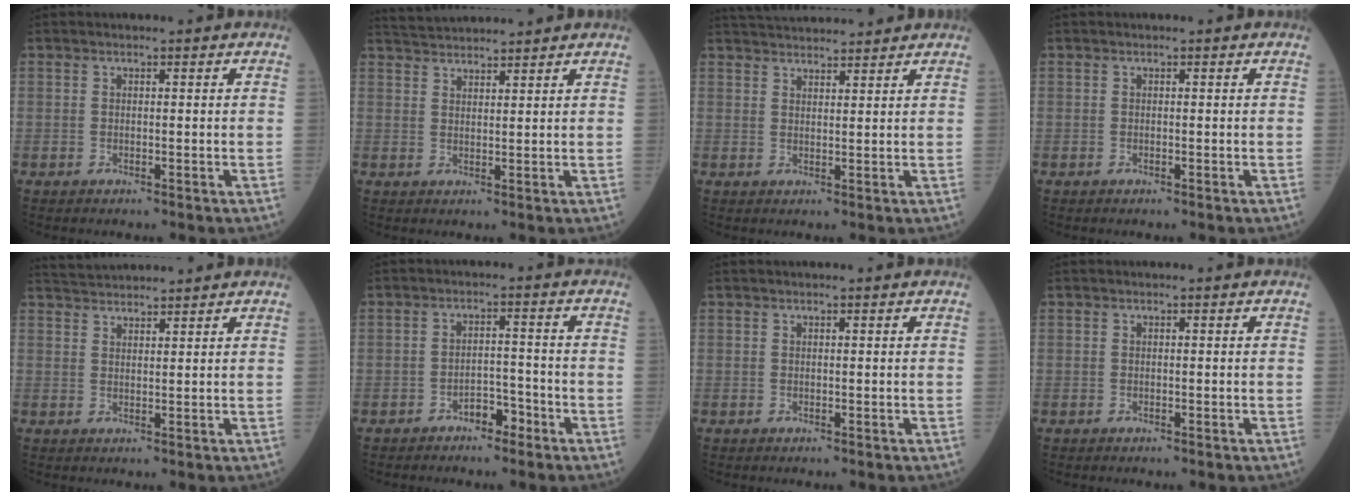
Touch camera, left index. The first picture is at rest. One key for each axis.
{"total": 5.3, "fx": 5.2, "fy": -0.1, "fz": 1.0, "tx": -0.023, "ty": 0.035, "tz": 0.091}
{"total": 8.5, "fx": 8.1, "fy": 0.9, "fz": 2.3, "tx": -0.040, "ty": 0.033, "tz": 0.122}
{"total": 0.0}
{"total": 4.7, "fx": 4.7, "fy": -0.1, "fz": 0.8, "tx": -0.018, "ty": 0.034, "tz": 0.084}
{"total": 3.4, "fx": -2.5, "fy": 1.5, "fz": 1.8, "tx": -0.024, "ty": 0.007, "tz": -0.042}
{"total": 0.0}
{"total": 0.0}